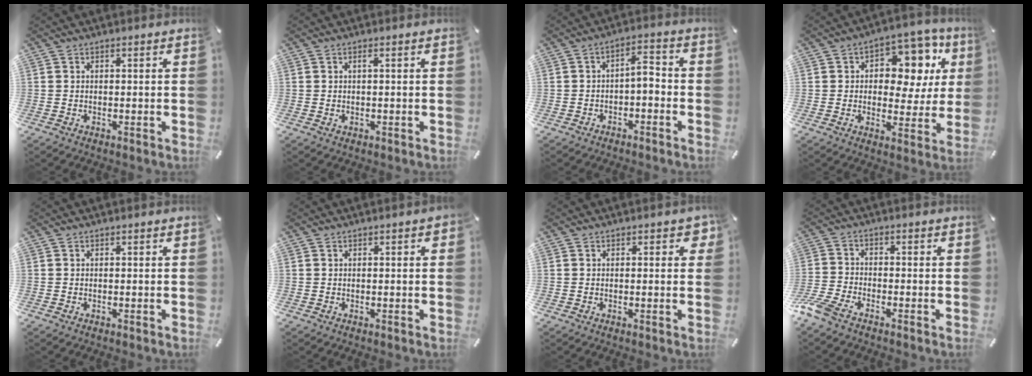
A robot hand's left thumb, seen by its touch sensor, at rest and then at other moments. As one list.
[{"total": 1.1, "force": [0.3, 0.3, 1.0], "torque": [-0.019, 0.001, 0.004]}, {"total": 4.7, "force": [-1.8, 2.4, 3.7], "torque": [-0.068, 0.020, -0.037]}, {"total": 12.9, "force": [4.6, 8.8, 8.2], "torque": [-0.098, -0.034, 0.077]}, {"total": 0.0}, {"total": 1.1, "force": [0.2, 0.2, 1.1], "torque": [-0.012, -0.001, 0.001]}, {"total": 2.4, "force": [0.5, 1.1, 2.0], "torque": [-0.026, 0.000, 0.004]}, {"total": 5.3, "force": [-4.2, 1.9, 2.6], "torque": [-0.081, 0.002, -0.087]}]